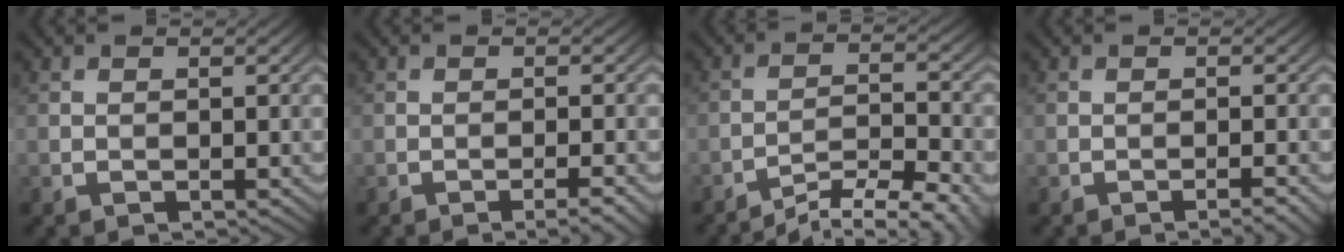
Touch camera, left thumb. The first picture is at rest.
{"total": 2.2, "force": [-1.5, -0.2, 1.6], "torque": [-0.030, 0.006, -0.027]}
{"total": 6.4, "force": [-5.8, 0.3, 2.9], "torque": [-0.050, 0.009, -0.093]}
{"total": 1.6, "force": [-1.2, -0.3, 1.0], "torque": [-0.018, 0.003, -0.022]}